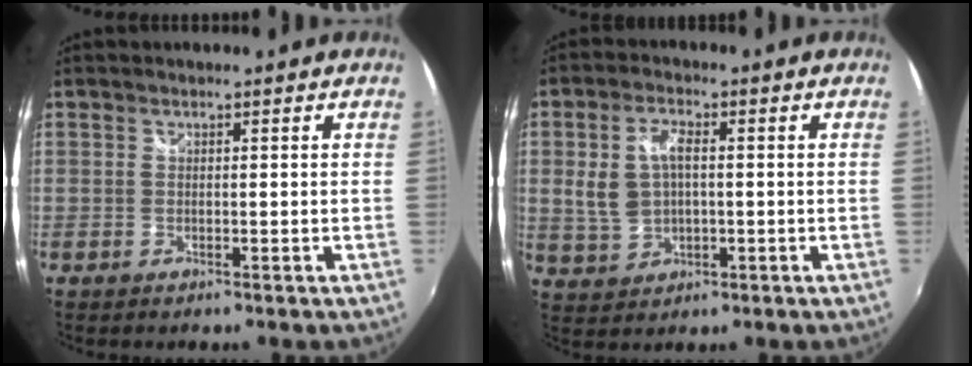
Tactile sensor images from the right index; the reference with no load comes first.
{"total": 7.4, "force": [0.6, 4.6, 5.7], "torque": [-0.121, 0.009, 0.020]}